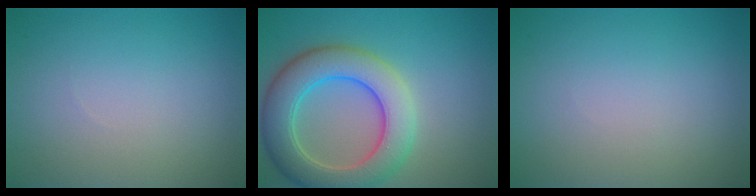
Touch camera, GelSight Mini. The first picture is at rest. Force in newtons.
{"total": 7.9, "press": 7.9, "slide": 0.2}
{"total": 0.0}